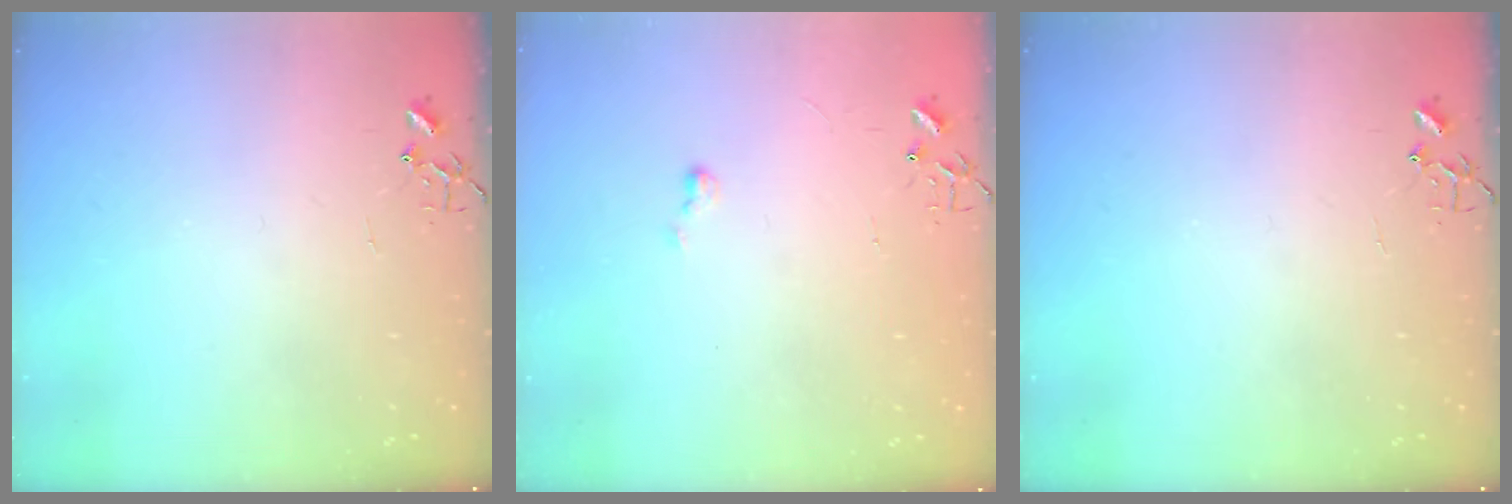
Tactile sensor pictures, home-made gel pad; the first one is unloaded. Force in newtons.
{"total": 3.4, "press": 3.4, "slide": 0.5}
{"total": 0.0}